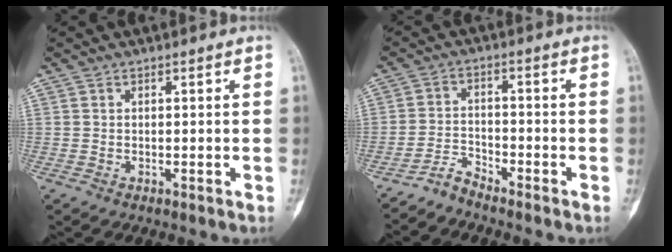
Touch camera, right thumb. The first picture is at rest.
{"total": 3.3, "force": [-3.3, 0.4, 0.3], "torque": [-0.006, 0.017, -0.068]}